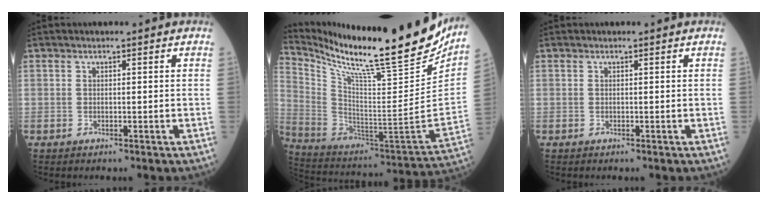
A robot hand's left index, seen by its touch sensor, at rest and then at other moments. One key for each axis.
{"total": 28.9, "fx": 24.1, "fy": 1.5, "fz": 15.9, "tx": -0.286, "ty": -0.079, "tz": 0.372}
{"total": 0.0}